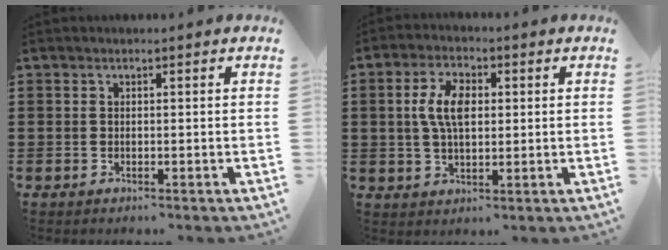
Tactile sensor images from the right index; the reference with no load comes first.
{"total": 6.4, "force": [1.0, 3.4, 5.4], "torque": [-0.118, 0.013, 0.013]}